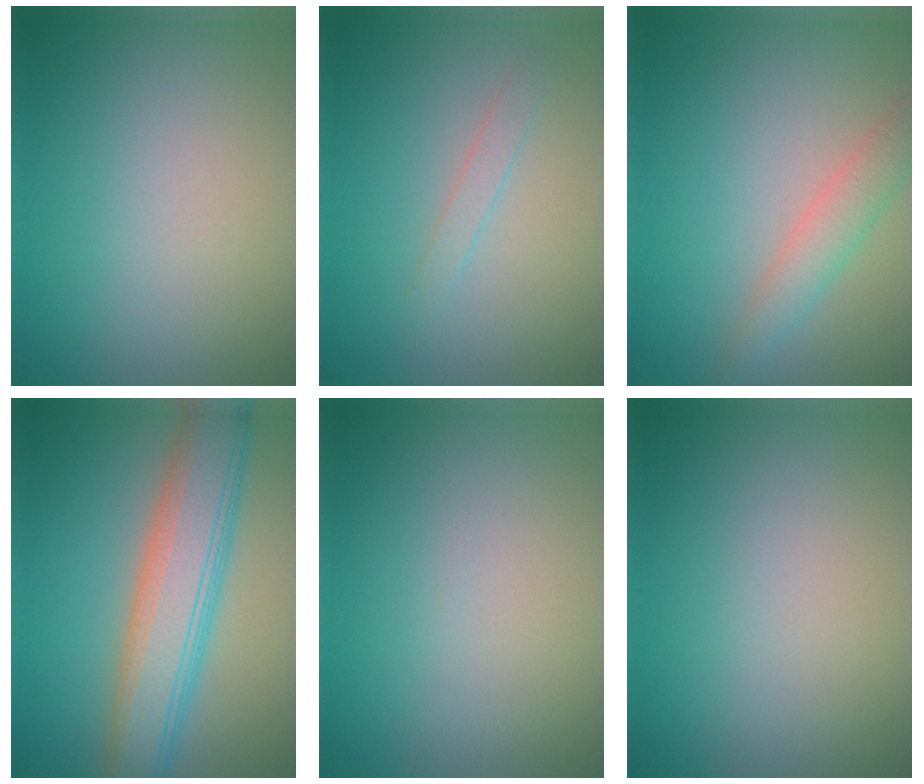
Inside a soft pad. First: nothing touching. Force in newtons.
{"total": 1.1, "press": 1.1, "slide": 0.1}
{"total": 3.1, "press": 3.1, "slide": 0.0}
{"total": 8.0, "press": 8.0, "slide": 0.2}
{"total": 0.0}
{"total": 0.0}